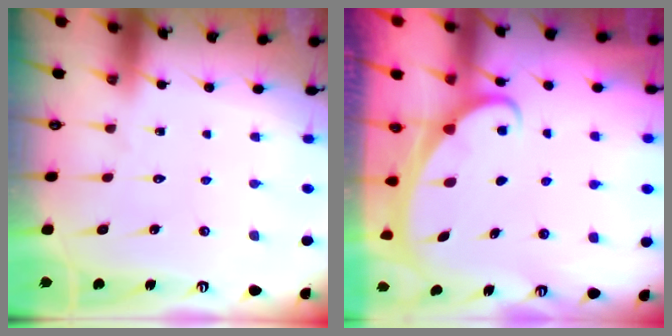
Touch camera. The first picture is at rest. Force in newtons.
{"total": 2.4, "press": 2.4, "slide": 0.3}